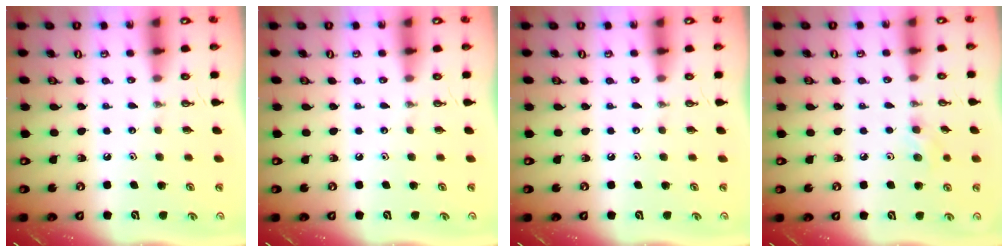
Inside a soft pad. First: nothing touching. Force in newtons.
{"total": 0.0}
{"total": 0.0}
{"total": 8.6, "press": 7.5, "slide": 4.2}